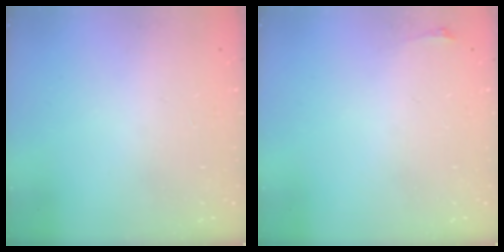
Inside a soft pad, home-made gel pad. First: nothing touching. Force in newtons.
{"total": 2.8, "press": 2.1, "slide": 1.9}